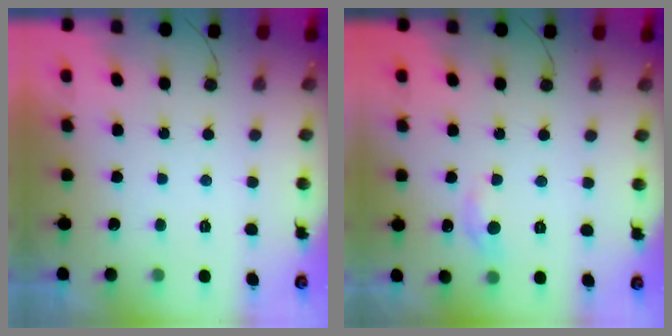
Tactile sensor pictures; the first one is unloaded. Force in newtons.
{"total": 6.6, "press": 6.6, "slide": 0.9}